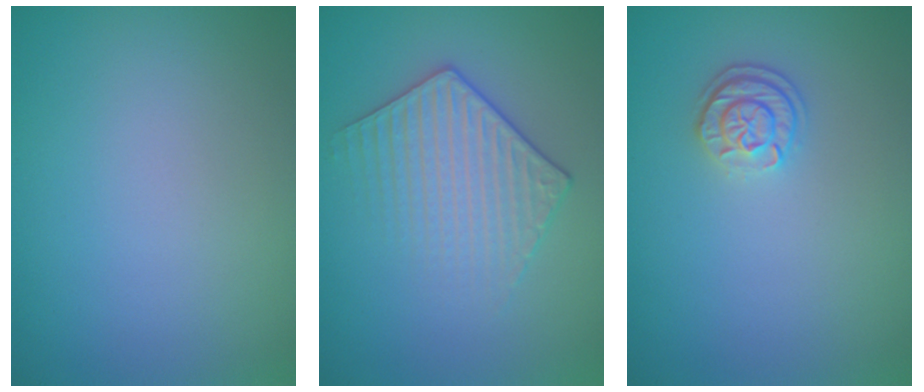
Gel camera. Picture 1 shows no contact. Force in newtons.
{"total": 3.5, "press": 3.2, "slide": 1.4}
{"total": 1.8, "press": 1.5, "slide": 0.9}